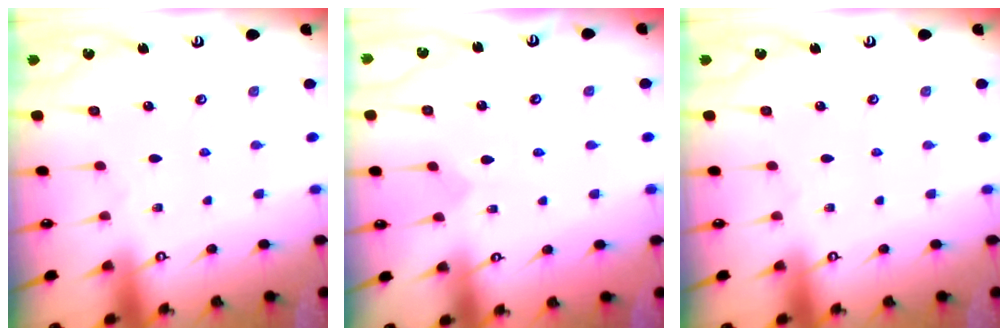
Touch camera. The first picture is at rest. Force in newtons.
{"total": 2.4, "press": 2.4, "slide": 0.2}
{"total": 0.0}